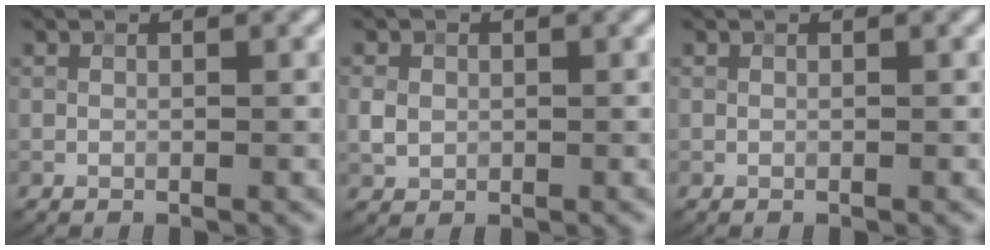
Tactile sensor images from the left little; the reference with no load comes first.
{"total": 1.7, "force": [0.1, 1.5, 0.8], "torque": [-0.015, -0.002, 0.000]}
{"total": 0.0}